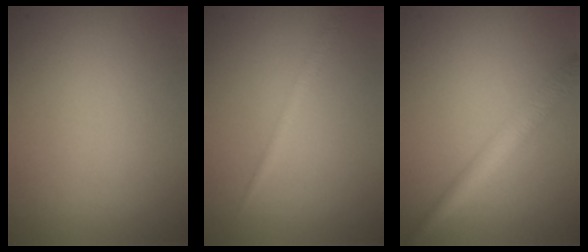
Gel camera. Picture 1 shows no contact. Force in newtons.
{"total": 1.4, "press": 1.4, "slide": 0.1}
{"total": 3.5, "press": 3.5, "slide": 0.0}